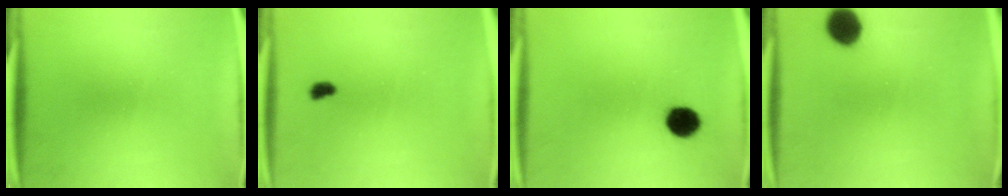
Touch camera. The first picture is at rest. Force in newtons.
{"total": 1.3}
{"total": 6.2}
{"total": 7.3}